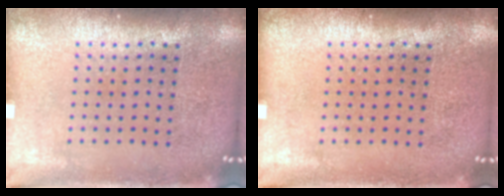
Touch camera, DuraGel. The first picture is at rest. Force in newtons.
{"total": 0.0}